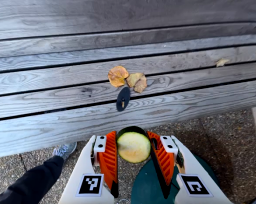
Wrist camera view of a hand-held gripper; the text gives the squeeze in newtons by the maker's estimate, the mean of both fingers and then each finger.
{"total": 9.6, "left": 9.3, "right": 9.9}